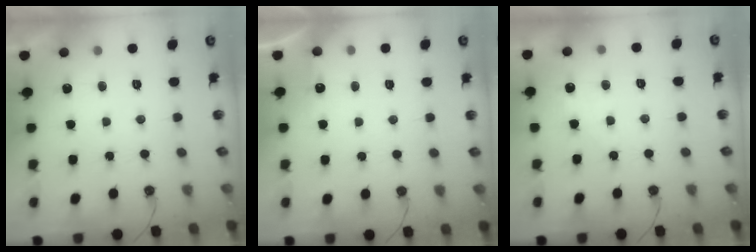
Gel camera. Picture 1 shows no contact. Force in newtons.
{"total": 2.9, "press": 2.9, "slide": 0.3}
{"total": 3.5, "press": 3.5, "slide": 0.5}